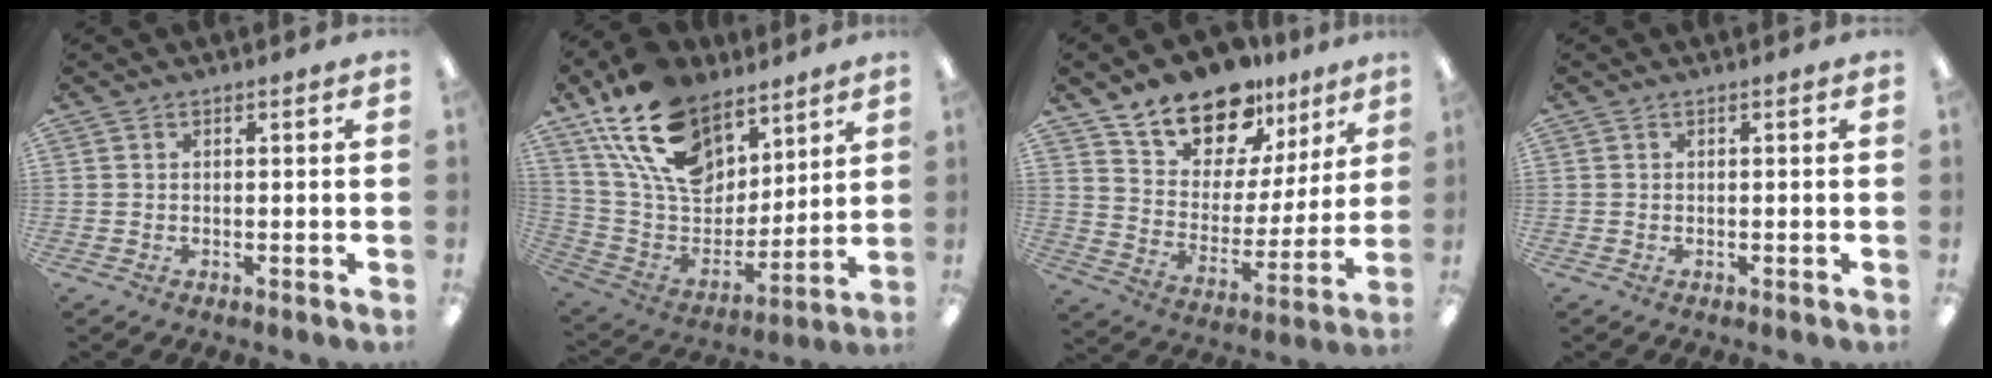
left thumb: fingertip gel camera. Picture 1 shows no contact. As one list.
[{"total": 21.3, "force": [13.6, 12.5, 10.7], "torque": [-0.205, -0.065, 0.254]}, {"total": 15.7, "force": [13.3, 7.4, 3.9], "torque": [-0.087, -0.101, 0.247]}, {"total": 0.0}]